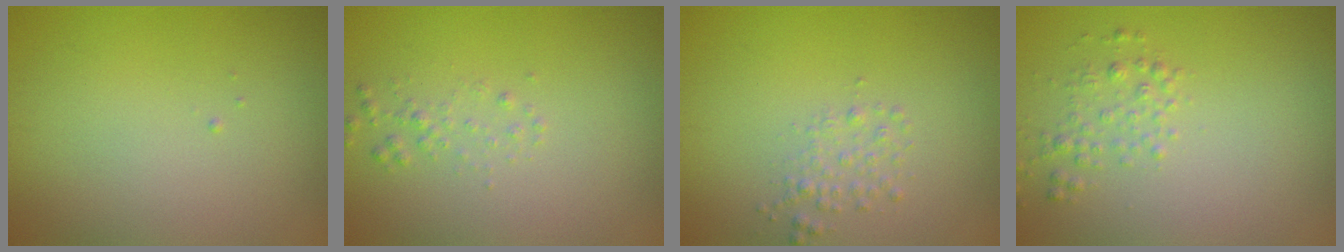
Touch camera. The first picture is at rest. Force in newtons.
{"total": 1.0, "press": 1.0, "slide": 0.1}
{"total": 1.5, "press": 1.5, "slide": 0.1}
{"total": 1.6, "press": 1.6, "slide": 0.1}